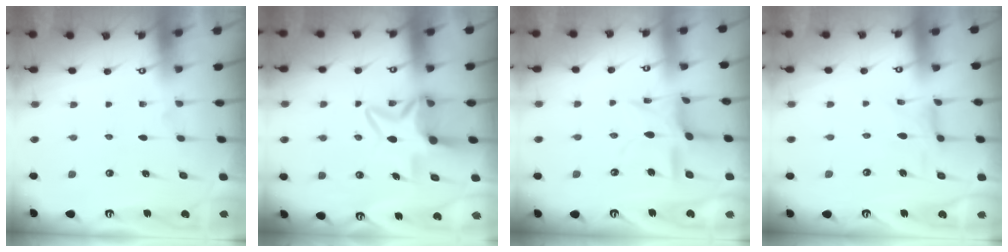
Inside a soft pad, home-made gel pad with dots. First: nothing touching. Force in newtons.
{"total": 7.0, "press": 6.9, "slide": 1.2}
{"total": 11.7, "press": 11.7, "slide": 0.9}
{"total": 1.3, "press": 1.2, "slide": 0.4}